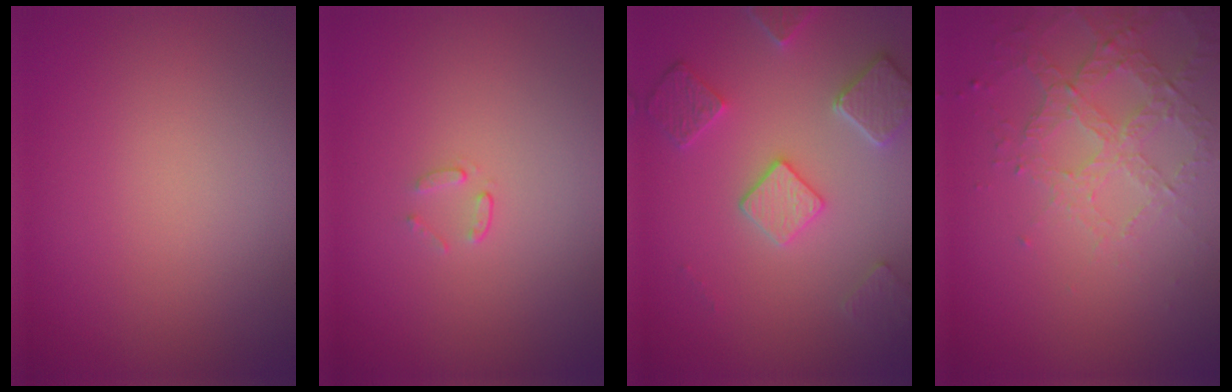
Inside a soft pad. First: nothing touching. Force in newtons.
{"total": 0.7, "press": 0.4, "slide": 0.6}
{"total": 4.6, "press": 3.8, "slide": 2.6}
{"total": 4.2, "press": 3.2, "slide": 2.7}